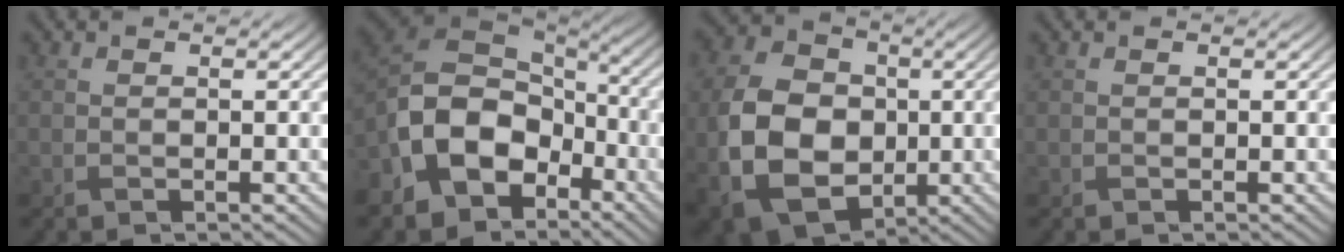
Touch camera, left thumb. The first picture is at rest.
{"total": 14.0, "force": [-5.7, 9.8, 8.2], "torque": [-0.210, -0.031, -0.106]}
{"total": 13.1, "force": [-1.8, 10.0, 8.2], "torque": [-0.195, -0.005, -0.043]}
{"total": 0.0}